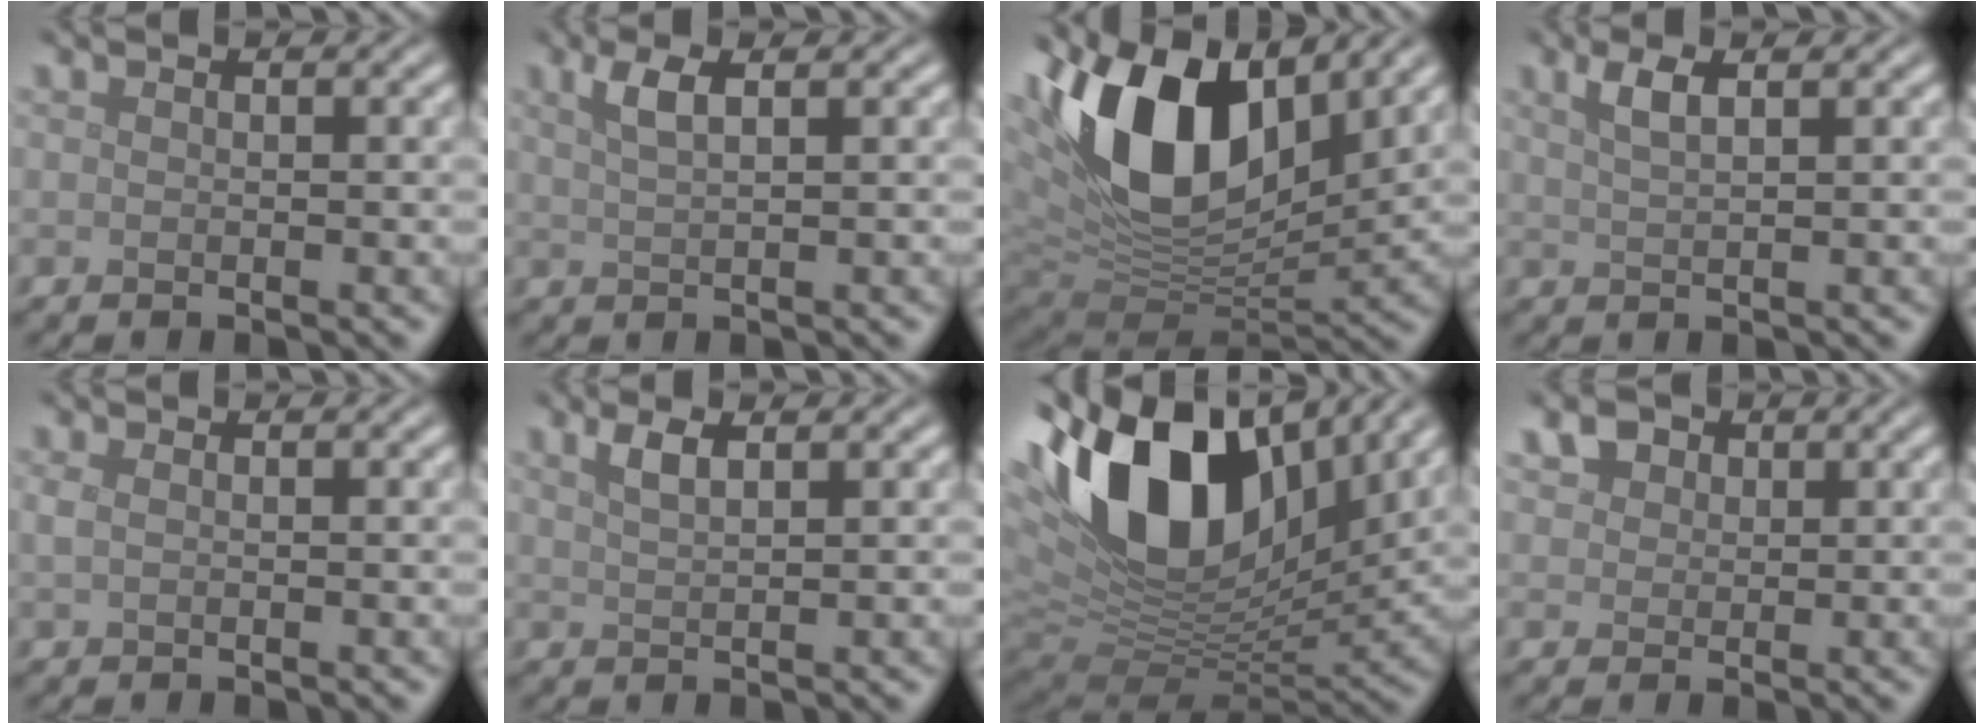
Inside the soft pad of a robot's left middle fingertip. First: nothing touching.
{"total": 2.6, "force": [1.3, 0.8, 2.1], "torque": [-0.033, 0.004, 0.021]}
{"total": 14.5, "force": [5.6, 8.0, 10.7], "torque": [-0.207, 0.010, 0.097]}
{"total": 2.4, "force": [1.3, 0.7, 1.9], "torque": [-0.031, 0.004, 0.022]}
{"total": 0.9, "force": [0.2, 0.5, 0.7], "torque": [-0.020, 0.001, 0.004]}
{"total": 2.1, "force": [1.3, 0.6, 1.5], "torque": [-0.027, 0.004, 0.023]}
{"total": 15.9, "force": [5.9, 9.1, 11.6], "torque": [-0.227, 0.022, 0.099]}
{"total": 2.9, "force": [1.7, 2.0, 1.2], "torque": [-0.032, -0.001, 0.030]}